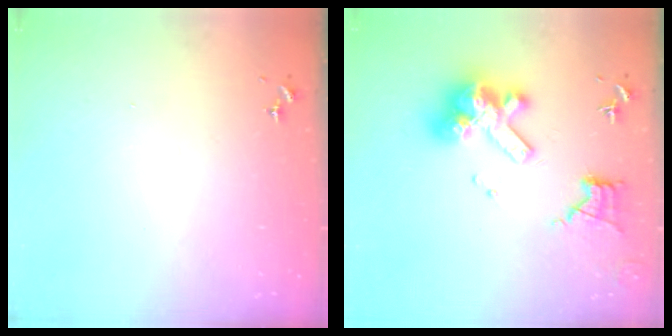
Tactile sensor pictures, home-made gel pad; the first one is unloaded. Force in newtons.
{"total": 16.4, "press": 16.4, "slide": 1.4}